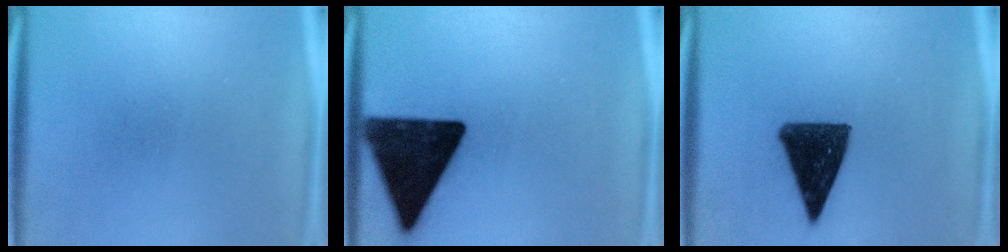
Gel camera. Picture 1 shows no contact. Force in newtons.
{"total": 18.0}
{"total": 12.9}